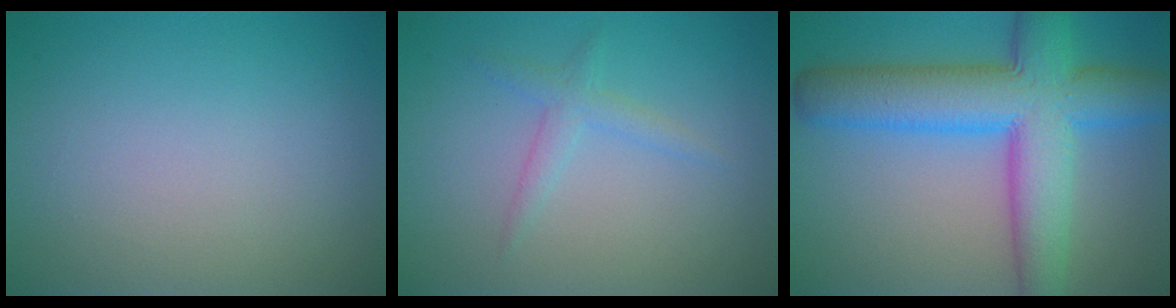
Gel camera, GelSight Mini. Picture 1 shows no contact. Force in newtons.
{"total": 1.7, "press": 1.7, "slide": 0.0}
{"total": 10.1, "press": 10.1, "slide": 0.3}